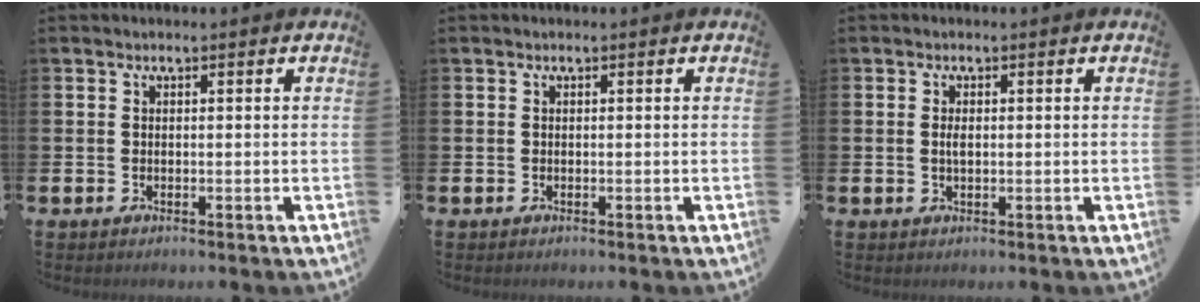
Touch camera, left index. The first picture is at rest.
{"total": 0.0}
{"total": 1.2, "force": [0.0, 0.5, 1.1], "torque": [-0.022, 0.003, -0.002]}